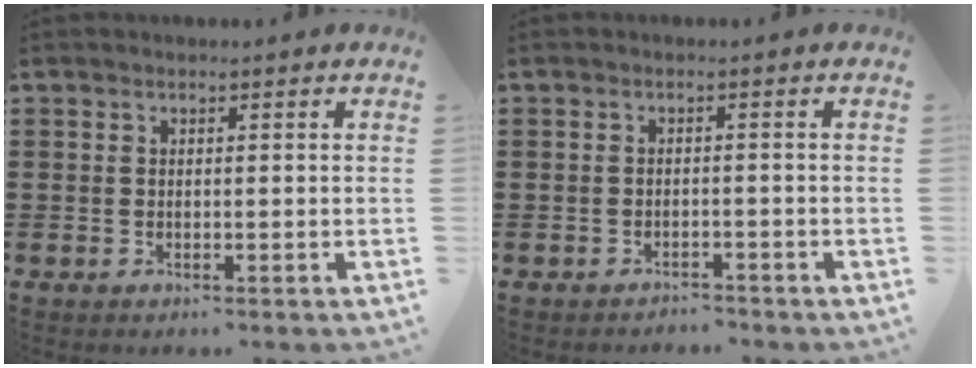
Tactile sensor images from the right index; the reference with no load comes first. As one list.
[{"total": 1.5, "force": [-1.4, 0.1, -0.1], "torque": [-0.005, 0.000, -0.032]}]